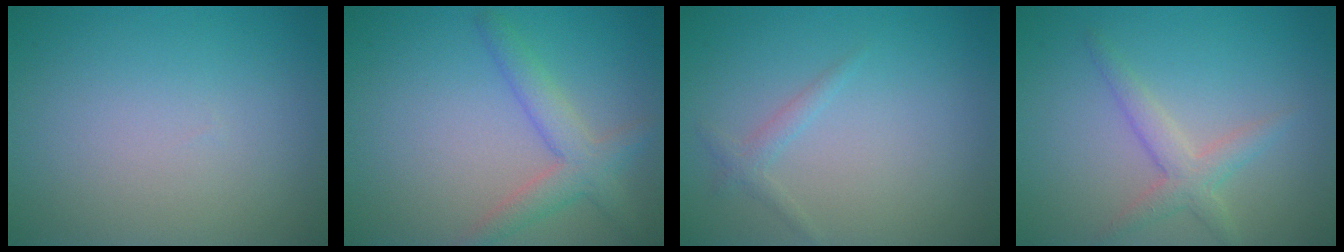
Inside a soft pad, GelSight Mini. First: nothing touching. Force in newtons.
{"total": 3.3, "press": 3.3, "slide": 0.1}
{"total": 1.0, "press": 1.0, "slide": 0.2}
{"total": 2.5, "press": 2.5, "slide": 0.2}